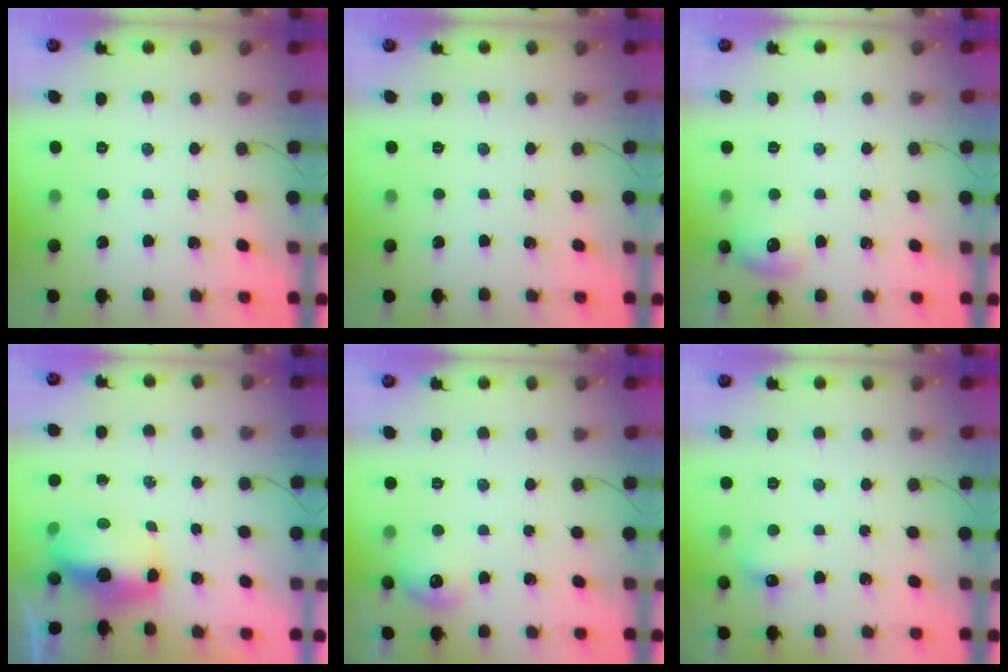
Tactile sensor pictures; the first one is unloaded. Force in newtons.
{"total": 0.0}
{"total": 7.1, "press": 6.9, "slide": 1.5}
{"total": 7.0, "press": 6.9, "slide": 1.5}
{"total": 8.5, "press": 8.4, "slide": 1.5}
{"total": 5.9, "press": 5.7, "slide": 1.6}